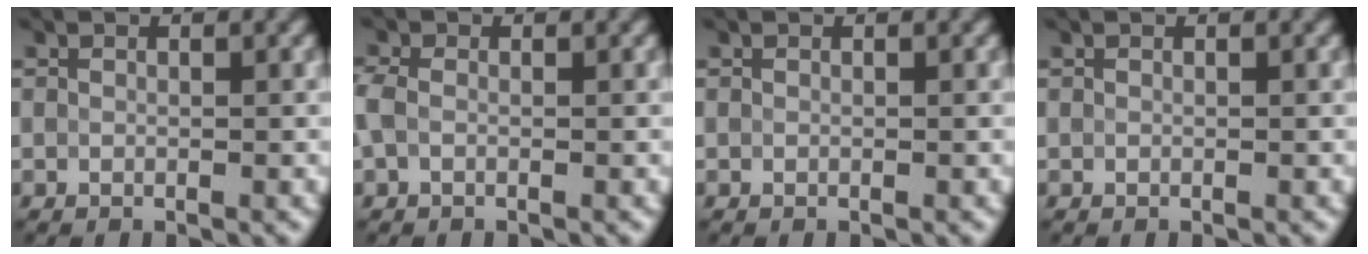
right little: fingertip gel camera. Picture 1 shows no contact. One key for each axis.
{"total": 1.6, "fx": -0.4, "fy": 1.1, "fz": 1.1, "tx": -0.031, "ty": 0.004, "tz": -0.014}
{"total": 0.0}
{"total": 0.0}